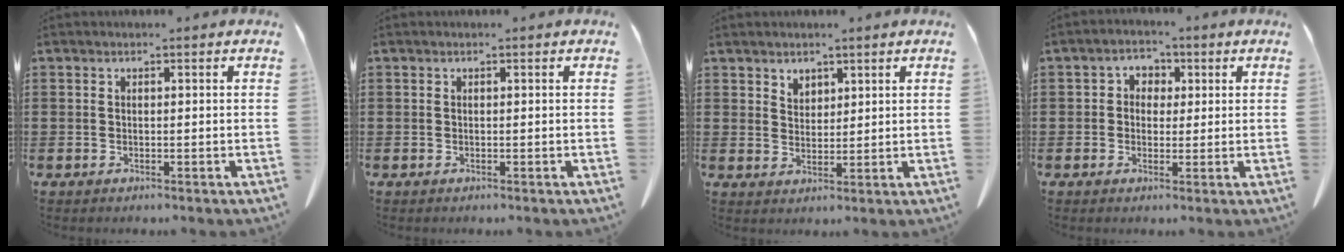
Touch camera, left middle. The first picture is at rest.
{"total": 0.0}
{"total": 2.7, "force": [2.3, 1.3, 0.2], "torque": [-0.010, -0.001, 0.045]}
{"total": 2.4, "force": [0.2, 2.2, 0.9], "torque": [-0.031, 0.011, -0.001]}